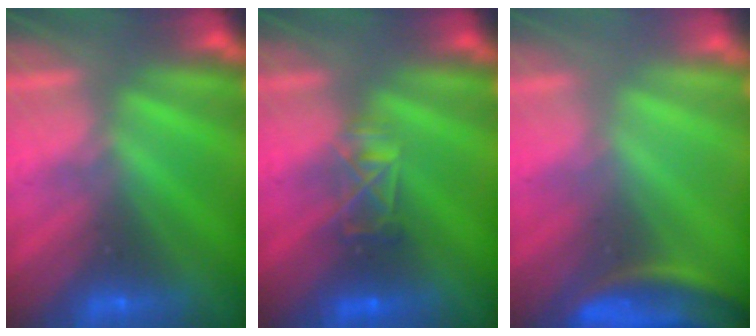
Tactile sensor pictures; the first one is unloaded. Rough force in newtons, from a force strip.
{"total": 2.9}
{"total": 3.8}